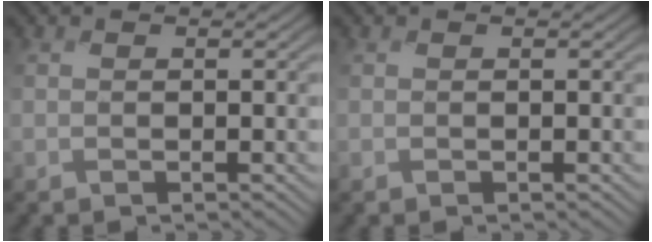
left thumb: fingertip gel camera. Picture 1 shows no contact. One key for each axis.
{"total": 0.0}